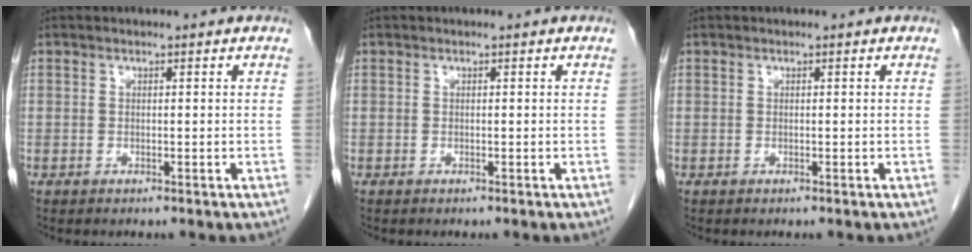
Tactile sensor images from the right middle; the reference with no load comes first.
{"total": 0.0}
{"total": 0.0}